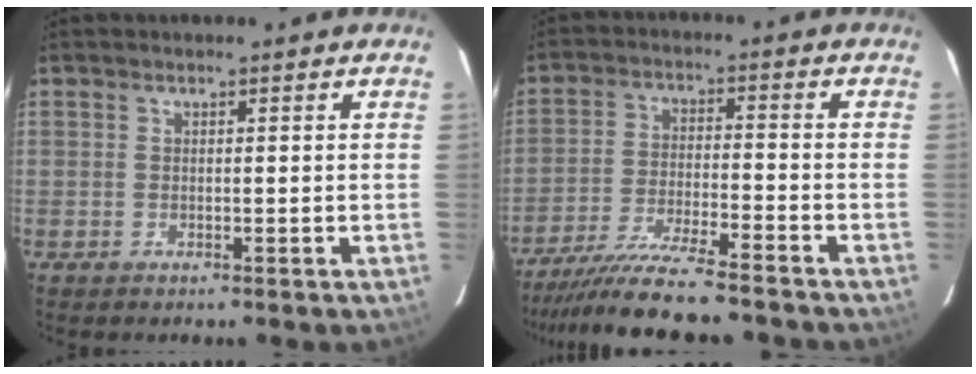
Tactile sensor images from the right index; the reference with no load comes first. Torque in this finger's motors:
{"motor_torque": [0.97, -1.17, 0.62, 0.15]}